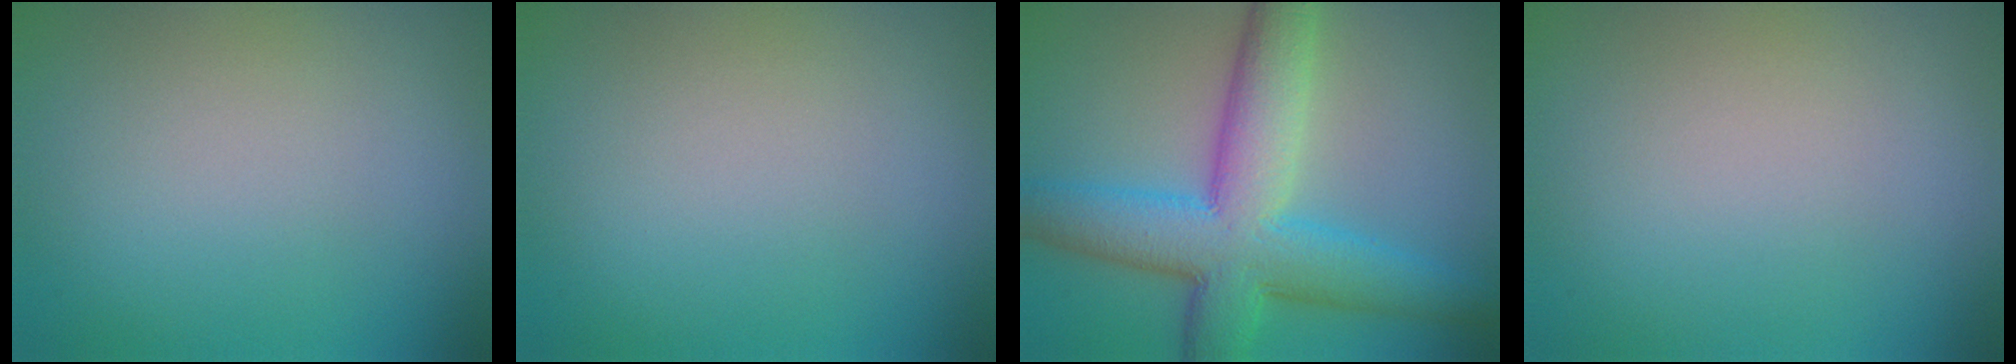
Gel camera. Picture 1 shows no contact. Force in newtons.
{"total": 0.0}
{"total": 9.6, "press": 9.6, "slide": 0.3}
{"total": 0.0}